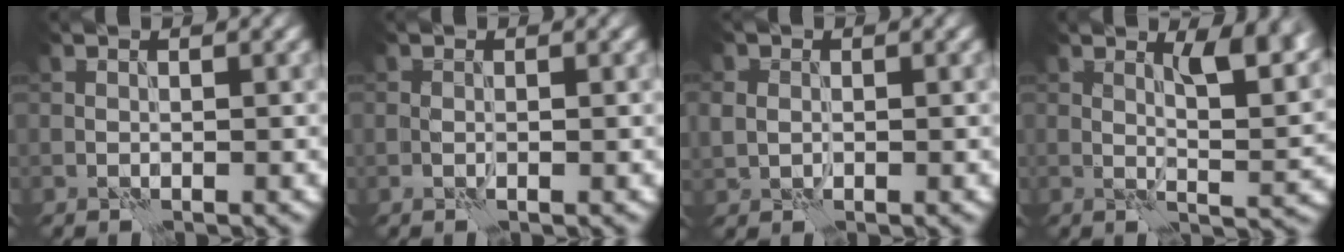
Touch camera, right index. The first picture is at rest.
{"total": 0.8, "force": [0.0, 0.4, 0.6], "torque": [-0.014, -0.002, -0.001]}
{"total": 2.1, "force": [0.1, 1.7, 1.1], "torque": [-0.028, 0.000, 0.005]}
{"total": 5.4, "force": [2.4, 1.7, 4.6], "torque": [-0.067, -0.005, 0.039]}